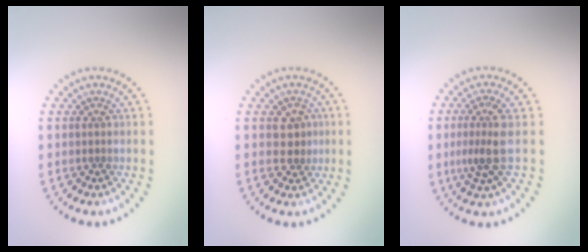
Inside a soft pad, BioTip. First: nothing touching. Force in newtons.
{"total": 2.0, "press": 1.9, "slide": 0.6}
{"total": 3.1, "press": 2.7, "slide": 1.6}